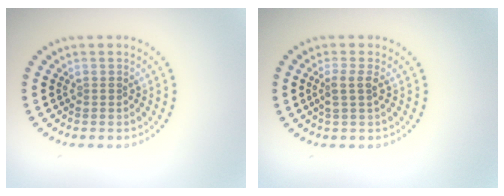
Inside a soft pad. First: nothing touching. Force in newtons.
{"total": 1.5, "press": 1.2, "slide": 0.8}